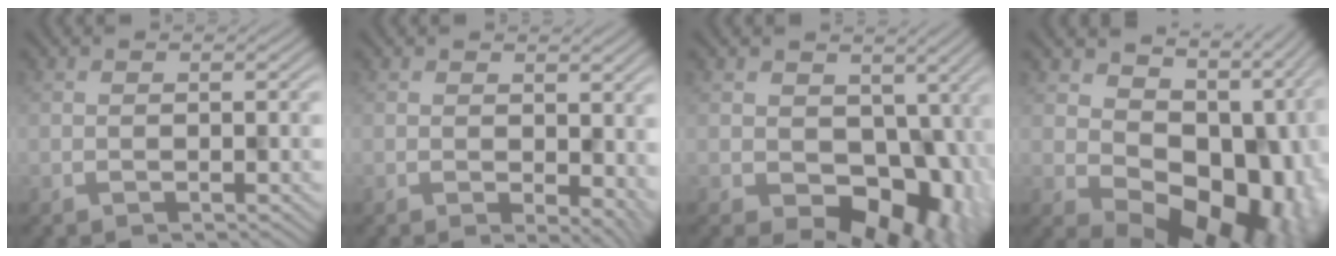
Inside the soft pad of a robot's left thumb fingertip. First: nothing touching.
{"total": 3.7, "force": [-0.6, 2.1, 3.0], "torque": [-0.033, -0.013, 0.010]}
{"total": 9.3, "force": [-1.5, 6.9, 6.1], "torque": [-0.076, -0.031, -0.019]}
{"total": 15.3, "force": [1.6, 11.0, 10.5], "torque": [-0.124, -0.042, 0.065]}